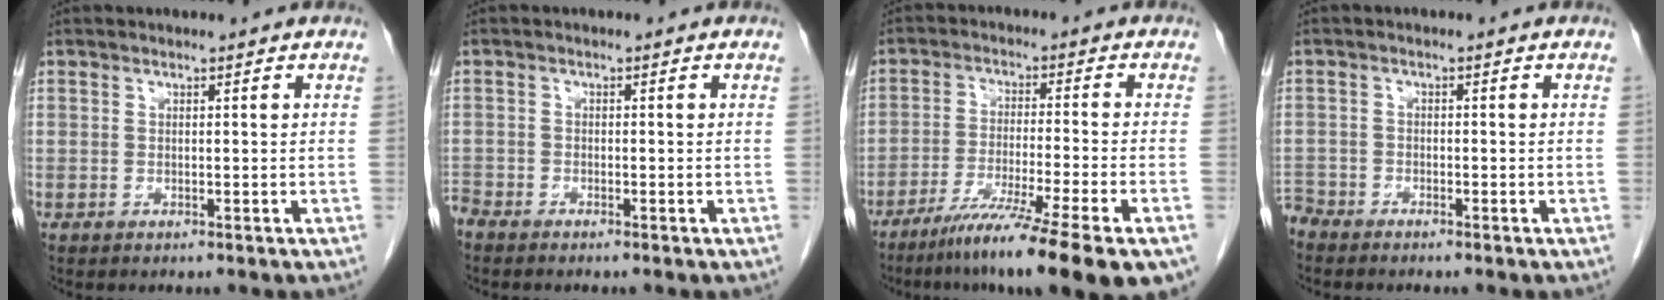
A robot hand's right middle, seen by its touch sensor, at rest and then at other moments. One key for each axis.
{"total": 1.8, "fx": -1.8, "fy": 0.4, "fz": 0.3, "tx": -0.003, "ty": -0.004, "tz": -0.033}
{"total": 15.8, "fx": -10.7, "fy": -0.3, "fz": 11.6, "tx": -0.153, "ty": -0.044, "tz": -0.170}
{"total": 2.7, "fx": -2.7, "fy": 0.6, "fz": 0.0, "tx": 0.005, "ty": -0.006, "tz": -0.051}